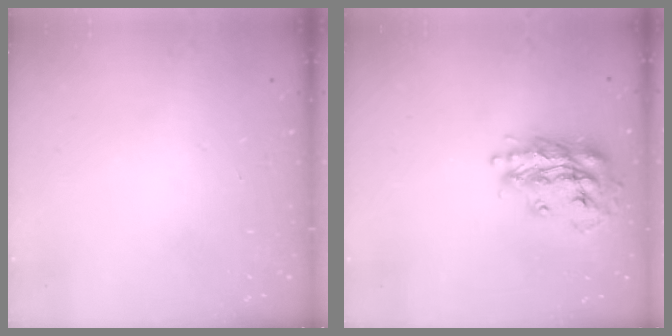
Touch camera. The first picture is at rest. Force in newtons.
{"total": 17.4, "press": 17.4, "slide": 1.1}